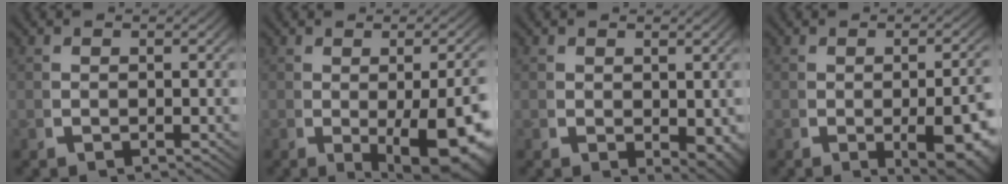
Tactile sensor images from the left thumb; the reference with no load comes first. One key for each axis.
{"total": 8.3, "fx": -2.0, "fy": 3.6, "fz": 7.2, "tx": -0.108, "ty": -0.027, "tz": -0.008}
{"total": 2.4, "fx": 0.3, "fy": 1.4, "fz": 1.9, "tx": -0.019, "ty": -0.017, "tz": 0.018}
{"total": 6.0, "fx": -1.5, "fy": 2.3, "fz": 5.3, "tx": -0.069, "ty": -0.012, "tz": -0.009}